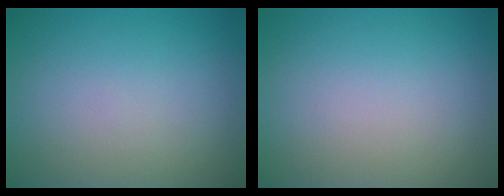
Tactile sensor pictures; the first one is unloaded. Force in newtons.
{"total": 0.0}